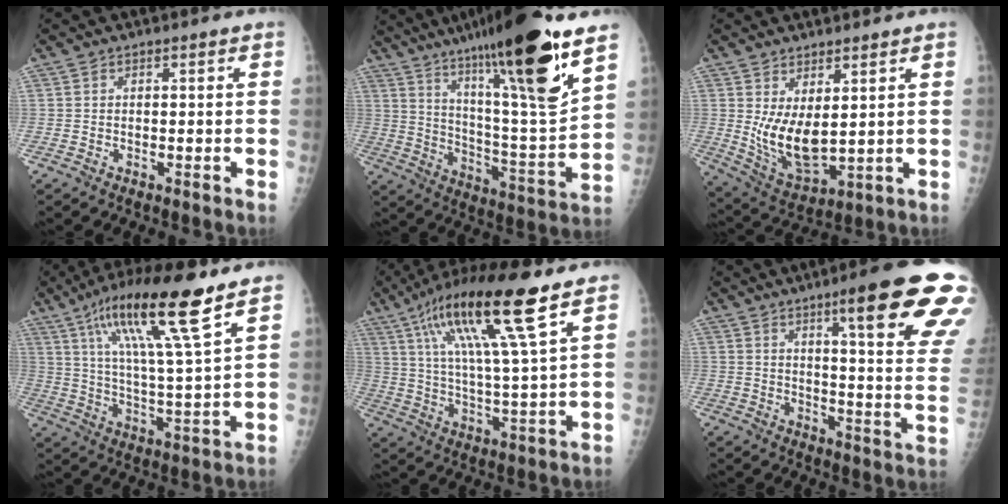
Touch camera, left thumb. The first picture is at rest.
{"total": 26.5, "force": [16.5, 3.0, 20.6], "torque": [-0.318, -0.062, 0.276]}
{"total": 9.6, "force": [1.9, 4.4, 8.3], "torque": [-0.141, -0.035, 0.056]}
{"total": 17.9, "force": [10.4, 1.9, 14.4], "torque": [-0.250, -0.039, 0.186]}
{"total": 19.1, "force": [9.9, 2.2, 16.2], "torque": [-0.292, -0.025, 0.176]}
{"total": 21.9, "force": [12.2, 2.4, 18.0], "torque": [-0.214, -0.049, 0.157]}